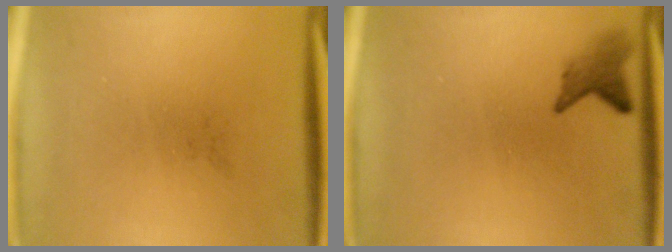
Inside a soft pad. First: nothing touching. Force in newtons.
{"total": 2.4}